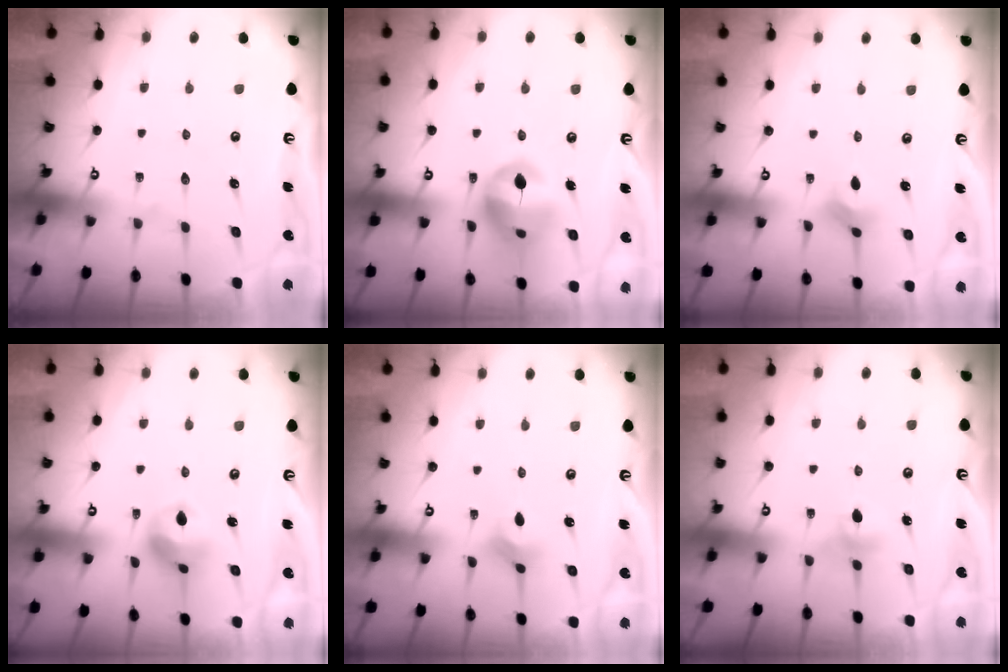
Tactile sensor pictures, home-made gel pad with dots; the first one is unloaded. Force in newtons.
{"total": 14.8, "press": 14.7, "slide": 1.7}
{"total": 2.8, "press": 2.8, "slide": 0.7}
{"total": 9.3, "press": 9.2, "slide": 1.1}
{"total": 2.8, "press": 2.8, "slide": 0.7}
{"total": 4.0, "press": 4.0, "slide": 0.9}